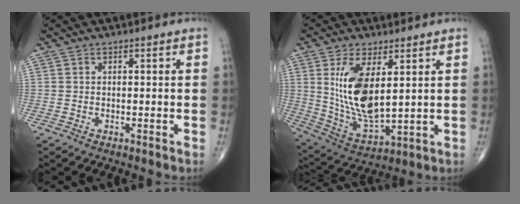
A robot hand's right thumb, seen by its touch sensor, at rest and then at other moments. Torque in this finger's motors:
{"motor_torque": [-0.23, 2.48, 1.59, 0.77, 0.50]}